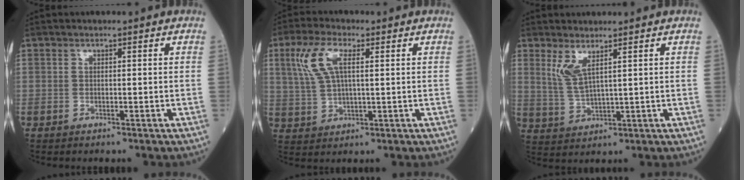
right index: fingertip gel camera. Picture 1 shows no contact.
{"total": 7.5, "force": [2.7, 2.5, 6.5], "torque": [-0.156, 0.015, 0.058]}
{"total": 4.4, "force": [2.4, 0.4, 3.7], "torque": [-0.088, -0.011, 0.060]}